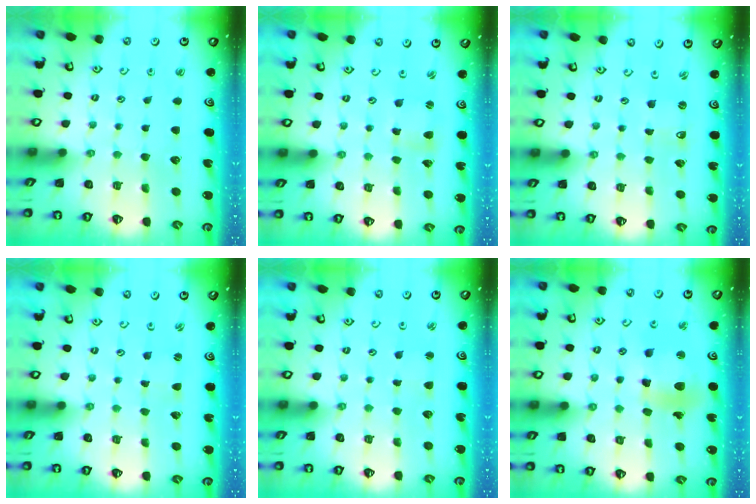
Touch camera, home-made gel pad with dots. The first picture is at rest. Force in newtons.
{"total": 2.2, "press": 2.2, "slide": 0.3}
{"total": 0.0}
{"total": 0.0}
{"total": 1.3, "press": 1.3, "slide": 0.2}
{"total": 11.7, "press": 11.6, "slide": 1.4}